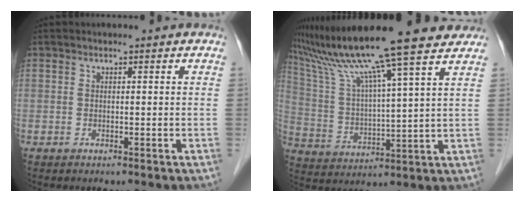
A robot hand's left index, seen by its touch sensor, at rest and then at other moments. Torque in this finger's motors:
{"motor_torque": [0.25, -1.24, 0.75, 0.21]}